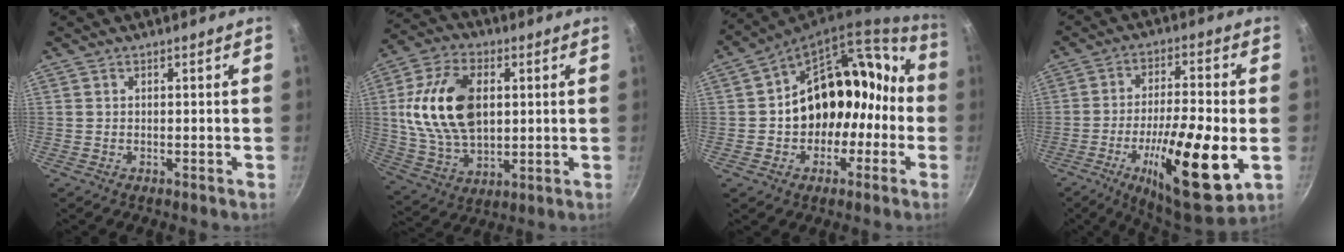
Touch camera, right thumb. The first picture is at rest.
{"total": 18.3, "force": [2.7, 11.7, 13.9], "torque": [-0.244, -0.002, 0.052]}
{"total": 18.2, "force": [-3.4, 14.5, 10.4], "torque": [-0.101, 0.096, -0.039]}
{"total": 21.1, "force": [-5.6, 5.9, 19.5], "torque": [-0.303, 0.012, -0.088]}